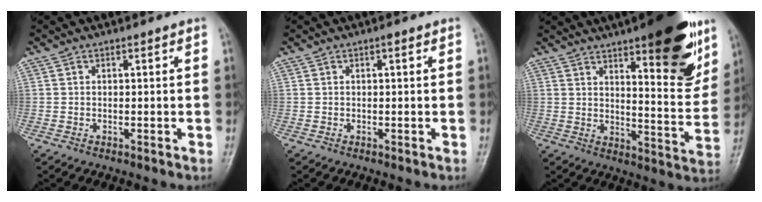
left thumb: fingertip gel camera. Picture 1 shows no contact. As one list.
[{"total": 0.9, "force": [0.4, 0.3, 0.8], "torque": [-0.013, 0.002, 0.003]}, {"total": 20.0, "force": [11.7, 5.7, 15.2], "torque": [-0.164, -0.061, 0.165]}]